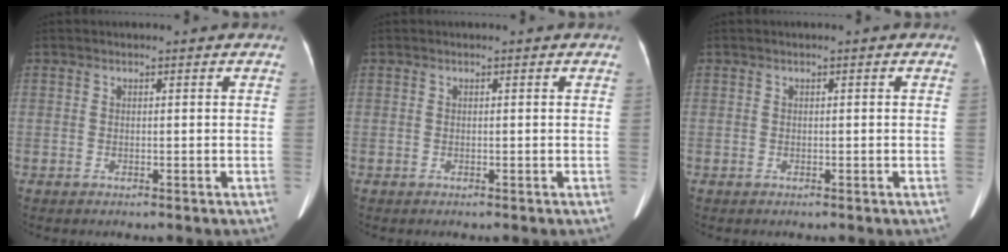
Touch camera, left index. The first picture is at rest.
{"total": 0.0}
{"total": 0.0}